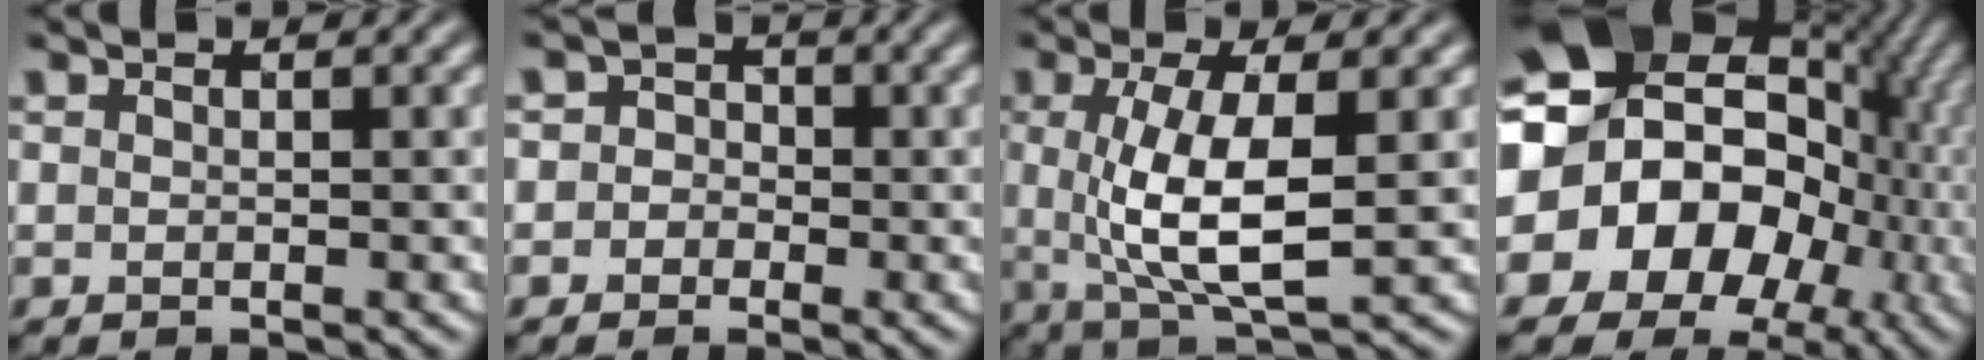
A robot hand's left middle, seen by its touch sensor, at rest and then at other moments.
{"total": 2.1, "force": [-0.4, 2.0, 0.5], "torque": [0.029, 0.010, -0.026]}
{"total": 7.0, "force": [0.2, 2.2, 6.6], "torque": [-0.131, -0.008, 0.007]}
{"total": 19.3, "force": [-0.7, 15.9, 11.0], "torque": [-0.182, -0.021, -0.034]}